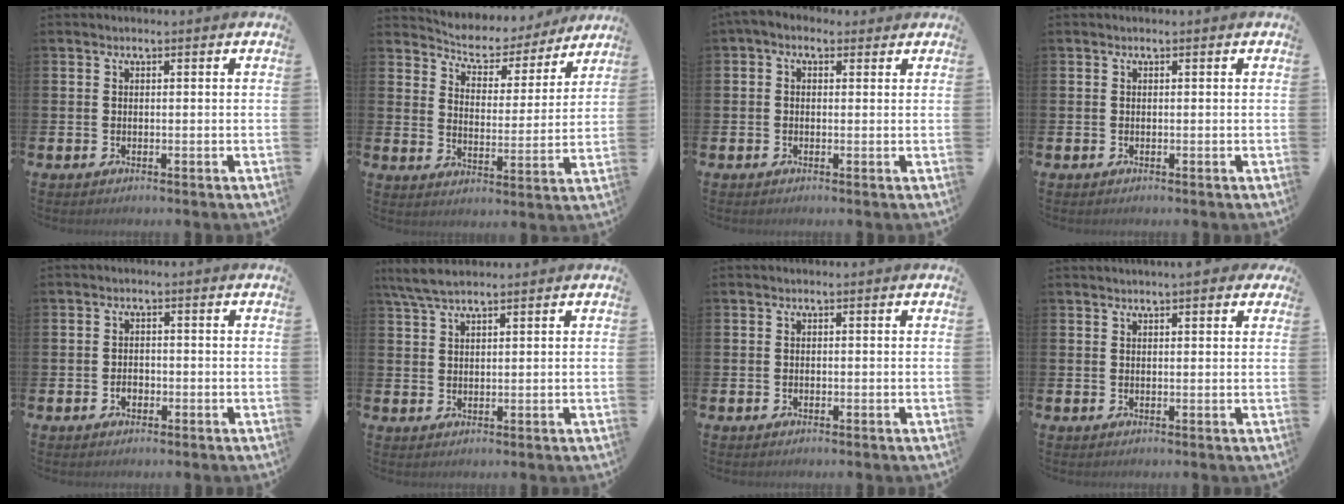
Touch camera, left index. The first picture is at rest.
{"total": 5.3, "force": [4.9, 1.9, 0.2], "torque": [-0.034, -0.045, 0.080]}
{"total": 1.7, "force": [0.5, 1.3, 1.0], "torque": [-0.016, 0.004, 0.007]}
{"total": 0.0}
{"total": 1.7, "force": [-0.7, 1.2, 0.9], "torque": [-0.020, 0.004, -0.015]}
{"total": 4.1, "force": [3.5, 0.8, 2.0], "torque": [-0.054, -0.003, 0.065]}
{"total": 0.0}
{"total": 1.5, "force": [1.5, 0.0, 0.4], "torque": [-0.001, -0.005, 0.025]}